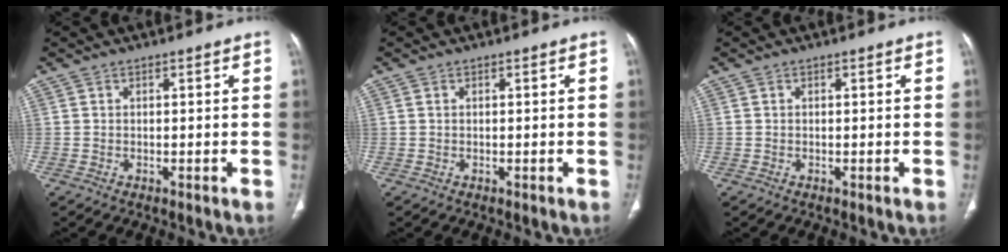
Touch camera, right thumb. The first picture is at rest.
{"total": 0.0}
{"total": 0.0}